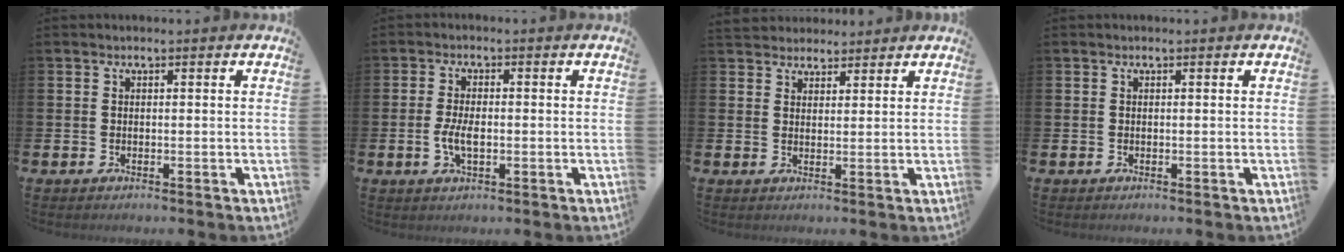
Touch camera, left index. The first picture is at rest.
{"total": 3.5, "force": [-0.6, 1.6, 3.0], "torque": [-0.057, -0.001, -0.014]}
{"total": 3.3, "force": [3.1, 1.3, -0.2], "torque": [0.001, -0.010, 0.056]}
{"total": 0.0}